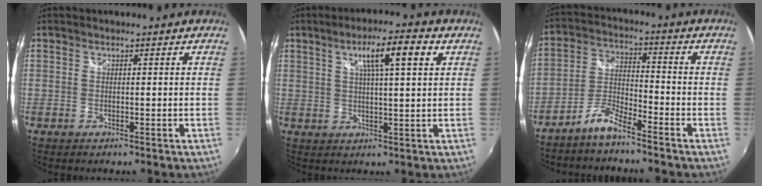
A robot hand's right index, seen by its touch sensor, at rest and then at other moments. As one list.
[{"total": 8.5, "force": [3.6, 1.0, 7.6], "torque": [-0.126, 0.012, 0.059]}, {"total": 5.5, "force": [-4.8, 0.5, 2.5], "torque": [-0.064, 0.017, -0.100]}]